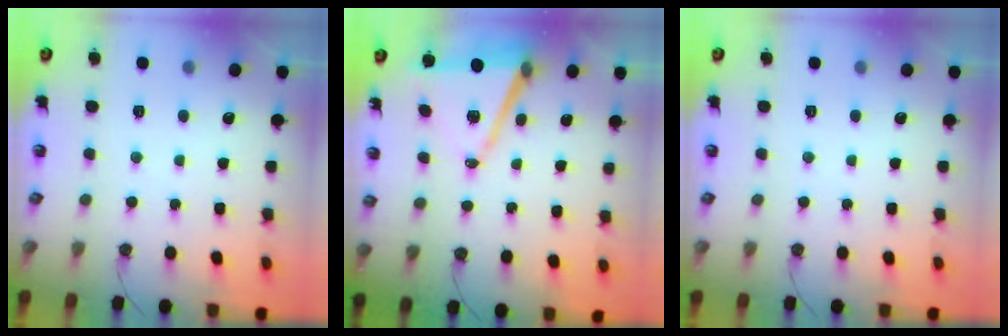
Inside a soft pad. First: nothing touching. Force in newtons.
{"total": 10.1, "press": 9.3, "slide": 4.0}
{"total": 0.0}